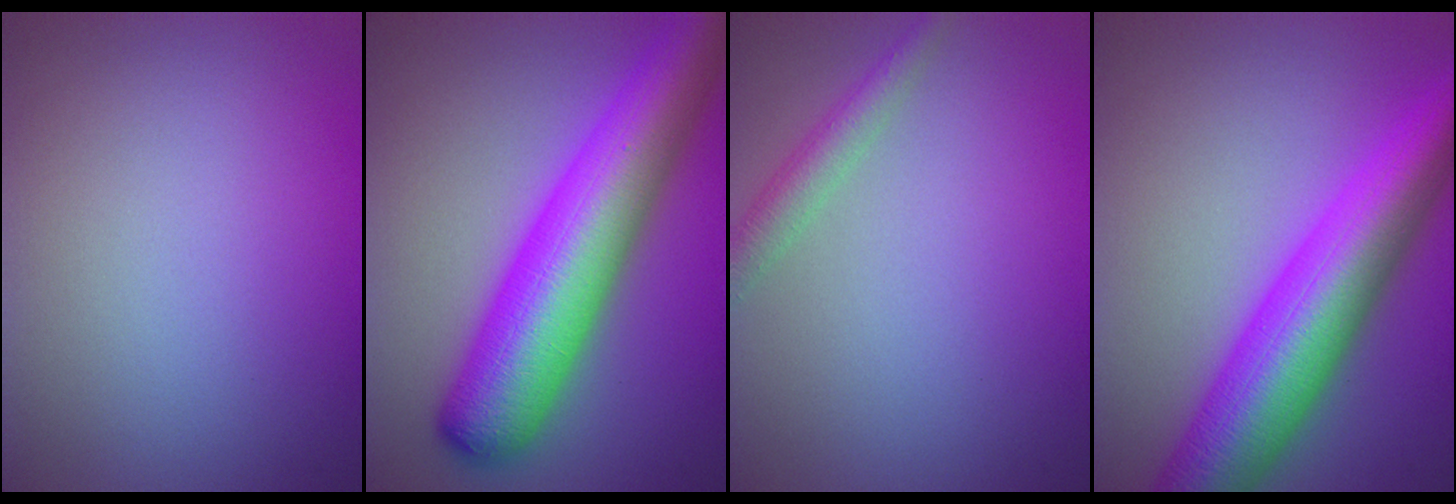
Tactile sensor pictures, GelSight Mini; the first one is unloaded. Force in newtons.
{"total": 11.1, "press": 11.1, "slide": 0.3}
{"total": 2.4, "press": 2.4, "slide": 0.1}
{"total": 10.7, "press": 10.7, "slide": 0.2}